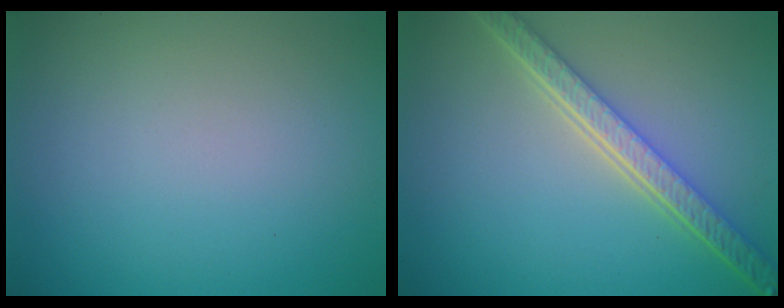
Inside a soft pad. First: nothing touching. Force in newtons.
{"total": 5.5, "press": 4.1, "slide": 3.6}